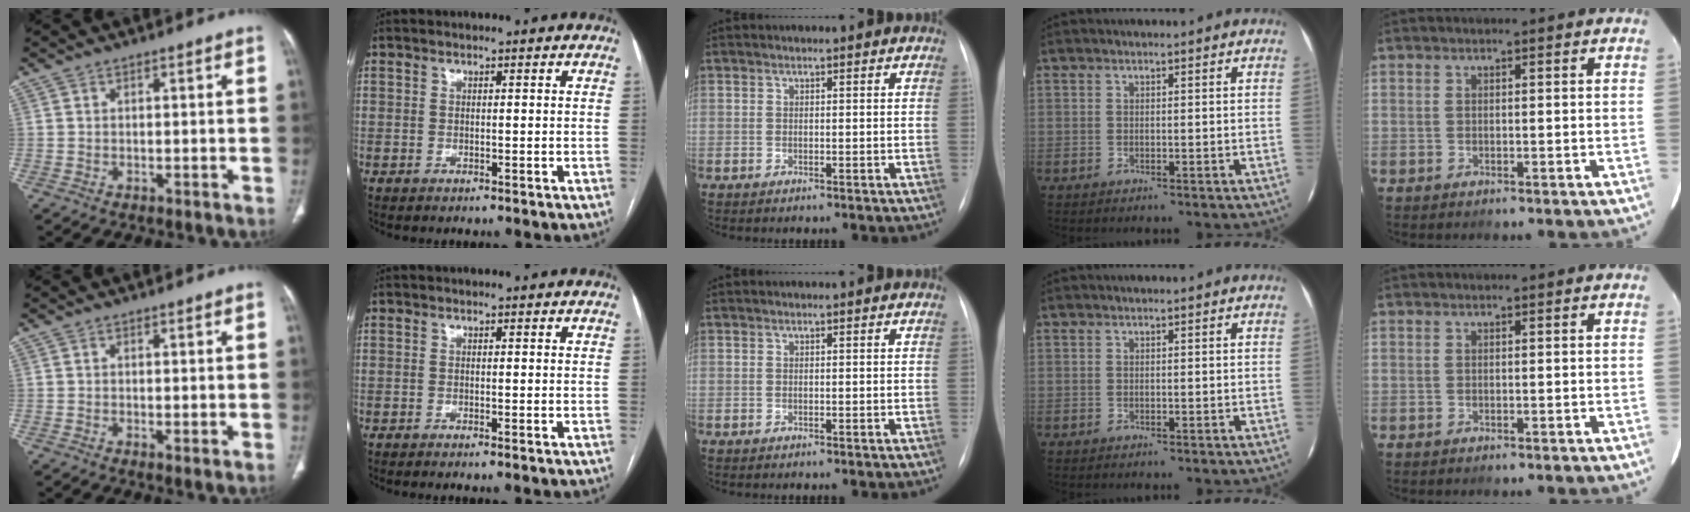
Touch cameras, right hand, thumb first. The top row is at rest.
{"thumb": {"total": 1.0, "force": [-0.1, 0.2, 0.9], "torque": [-0.022, -0.006, -0.002]}, "index": {"total": 0.6, "force": [-0.4, -0.2, 0.4], "torque": [-0.010, 0.001, -0.009]}}